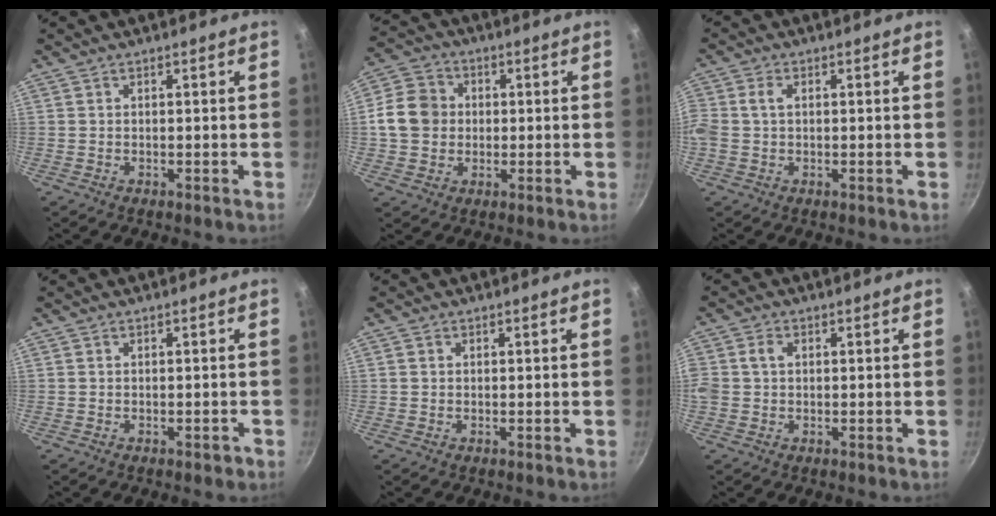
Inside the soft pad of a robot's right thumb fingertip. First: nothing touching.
{"total": 9.9, "force": [0.4, 8.6, 4.9], "torque": [-0.063, 0.013, -0.007]}
{"total": 3.6, "force": [0.3, 2.5, 2.6], "torque": [-0.060, 0.009, -0.002]}
{"total": 1.1, "force": [-0.5, 0.7, 0.7], "torque": [0.001, 0.010, -0.003]}
{"total": 0.9, "force": [0.2, 0.8, 0.3], "torque": [-0.004, 0.003, 0.001]}
{"total": 4.2, "force": [0.5, 3.2, 2.6], "torque": [-0.052, 0.013, 0.003]}